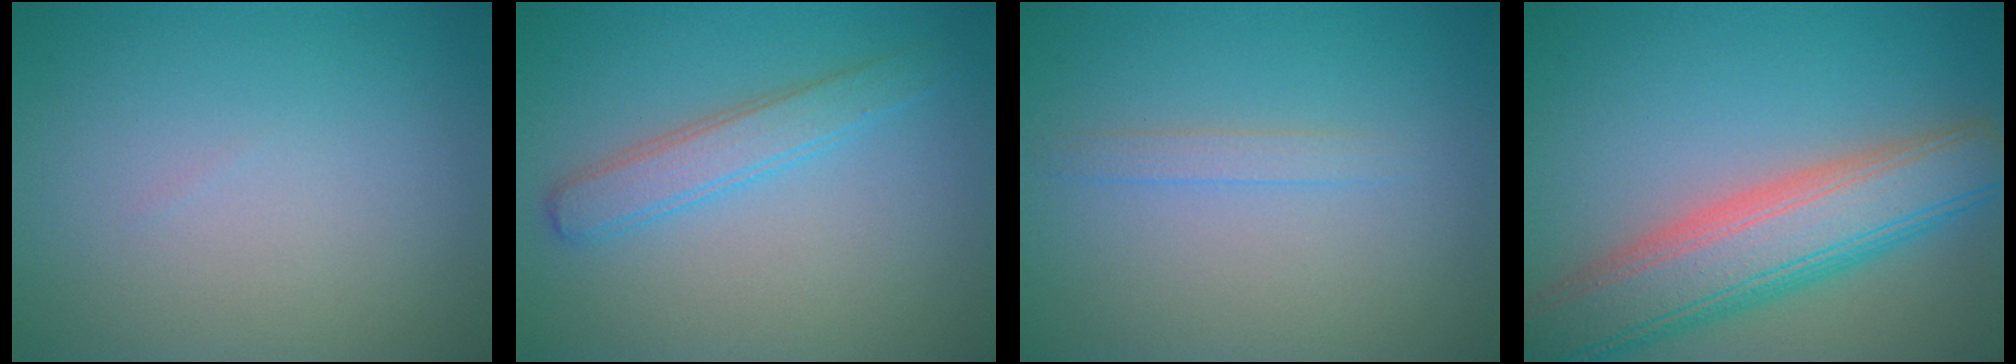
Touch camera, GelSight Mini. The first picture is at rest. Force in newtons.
{"total": 2.8, "press": 2.8, "slide": 0.1}
{"total": 1.1, "press": 1.1, "slide": 0.0}
{"total": 8.7, "press": 8.7, "slide": 0.4}